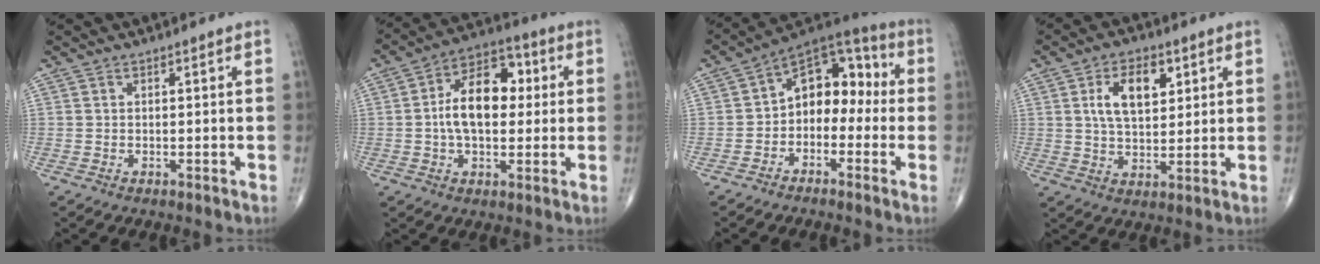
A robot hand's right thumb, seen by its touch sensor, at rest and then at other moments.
{"total": 13.7, "force": [1.1, 8.3, 10.8], "torque": [-0.158, 0.025, 0.008]}
{"total": 11.9, "force": [-1.1, 8.2, 8.5], "torque": [-0.083, 0.049, -0.041]}
{"total": 9.5, "force": [3.2, 5.3, 7.3], "torque": [-0.105, -0.009, 0.058]}